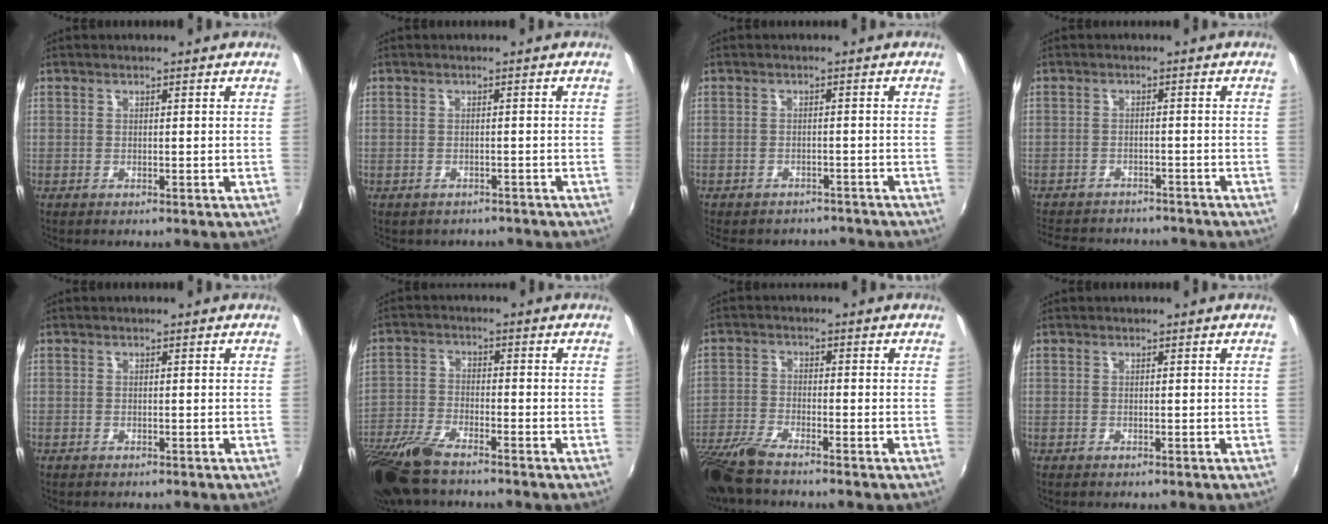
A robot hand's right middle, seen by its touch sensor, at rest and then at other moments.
{"total": 3.2, "force": [-2.7, 1.5, 1.0], "torque": [-0.026, -0.015, -0.031]}
{"total": 8.7, "force": [-7.6, 3.3, 2.8], "torque": [-0.066, -0.015, -0.100]}
{"total": 12.1, "force": [-10.5, 4.3, 4.1], "torque": [-0.102, -0.001, -0.150]}
{"total": 0.0}
{"total": 12.2, "force": [-9.6, 3.1, 6.9], "torque": [-0.166, -0.030, -0.191]}
{"total": 8.6, "force": [-7.2, 1.3, 4.6], "torque": [-0.115, -0.025, -0.144]}
{"total": 0.0}